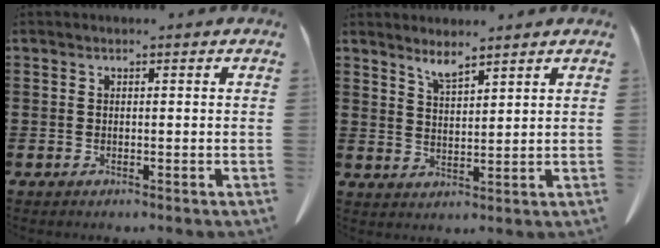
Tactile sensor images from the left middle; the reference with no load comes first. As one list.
[{"total": 3.2, "force": [3.0, -0.1, 1.2], "torque": [-0.030, -0.009, 0.055]}]